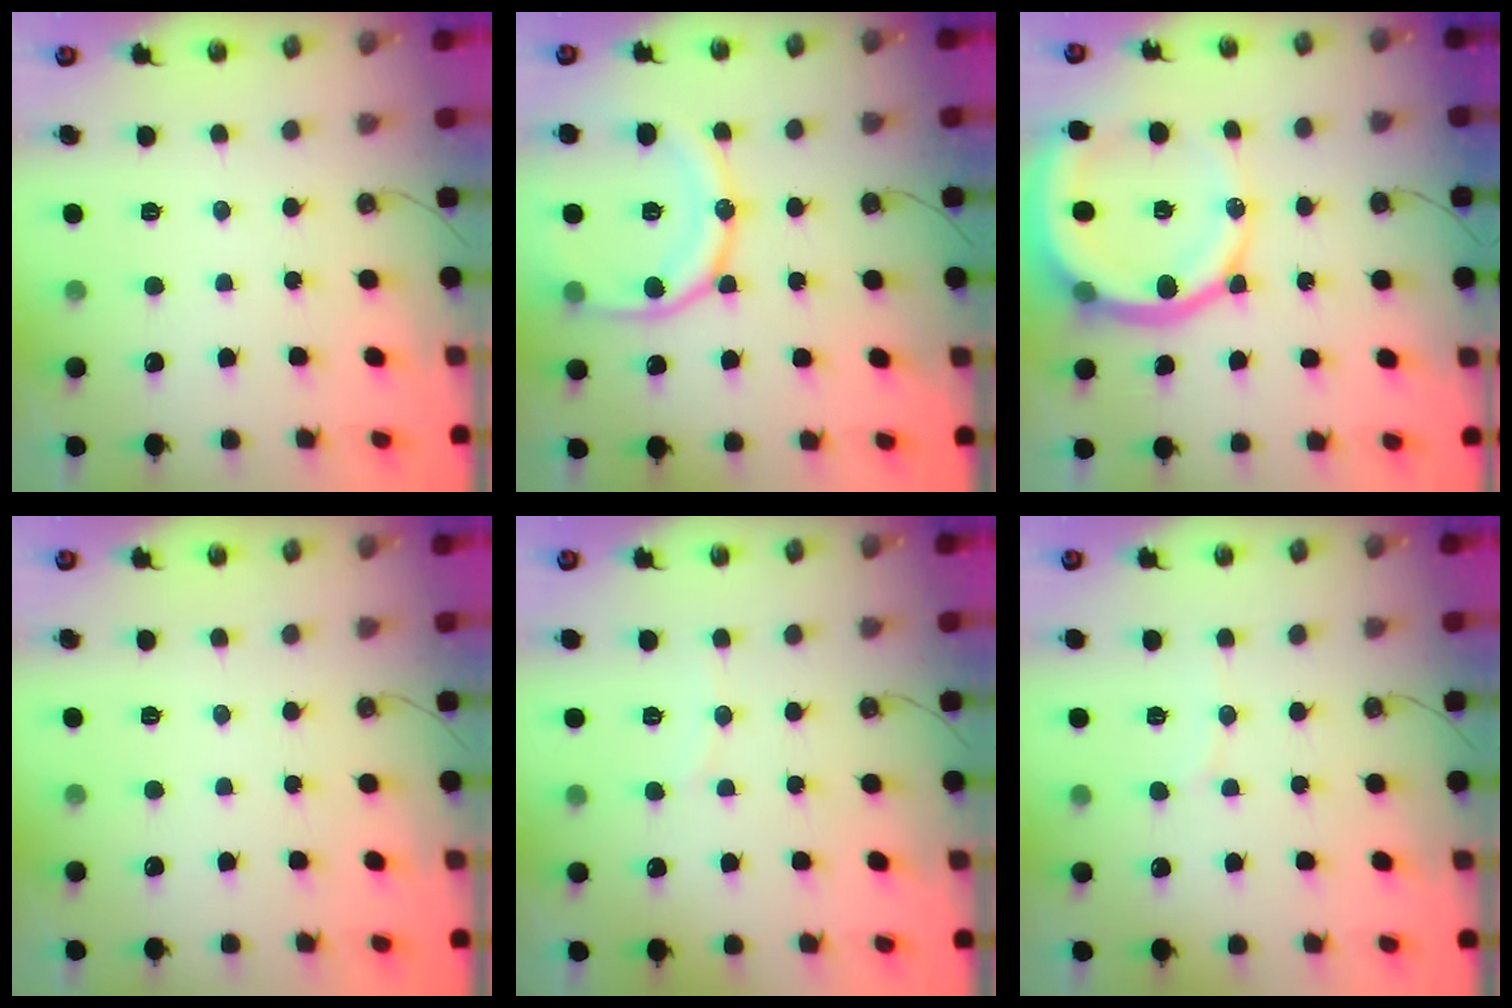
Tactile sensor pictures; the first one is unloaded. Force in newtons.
{"total": 17.3, "press": 17.2, "slide": 1.9}
{"total": 17.8, "press": 17.7, "slide": 2.1}
{"total": 0.0}
{"total": 3.4, "press": 3.3, "slide": 0.4}
{"total": 3.1, "press": 3.1, "slide": 0.3}